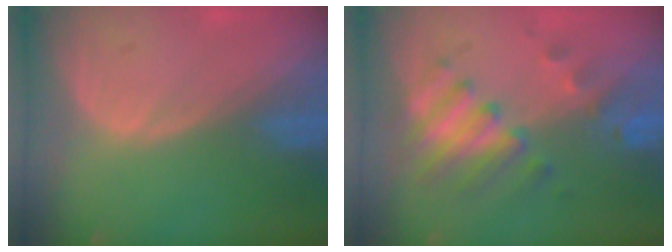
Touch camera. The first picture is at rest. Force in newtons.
{"total": 7.6, "press": 7.0, "slide": 3.0}